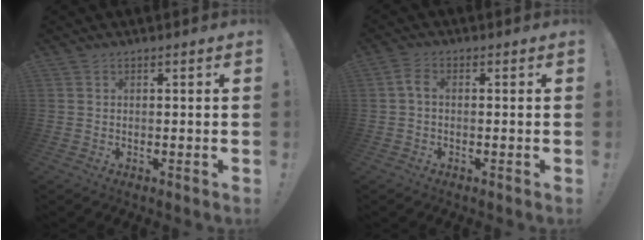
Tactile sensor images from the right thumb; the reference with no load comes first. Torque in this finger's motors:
{"motor_torque": [0.49, -0.17, -0.07, -0.08, -0.01]}